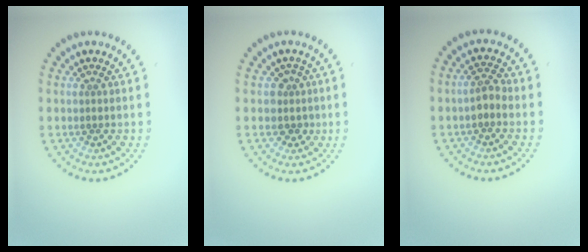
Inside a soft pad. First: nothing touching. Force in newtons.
{"total": 1.7, "press": 1.3, "slide": 1.0}
{"total": 1.9, "press": 1.7, "slide": 0.7}